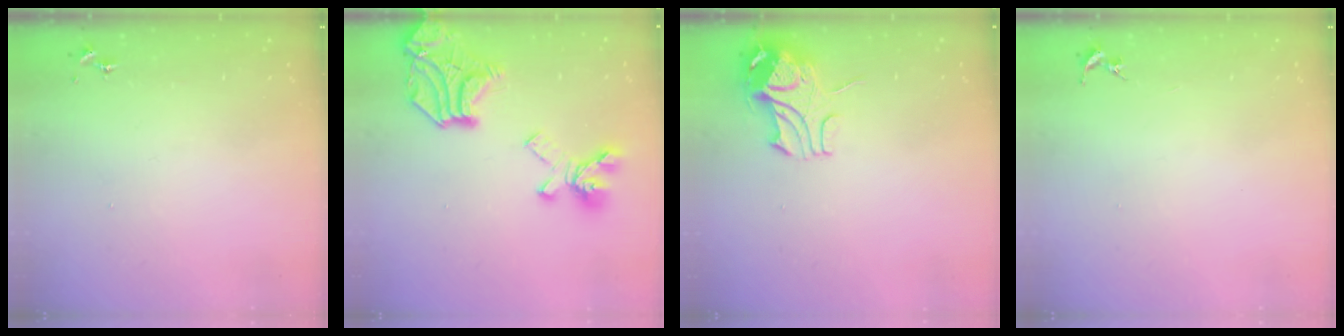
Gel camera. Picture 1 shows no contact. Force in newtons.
{"total": 21.3, "press": 21.2, "slide": 1.6}
{"total": 9.6, "press": 9.6, "slide": 1.1}
{"total": 0.0}